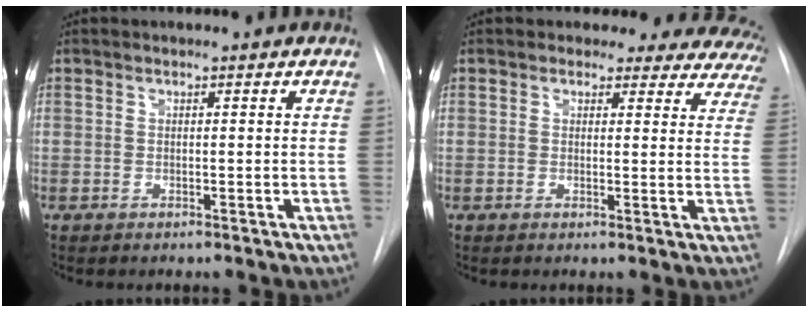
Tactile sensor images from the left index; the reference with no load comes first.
{"total": 14.2, "force": [12.8, 5.9, 1.7], "torque": [0.013, -0.033, 0.107]}